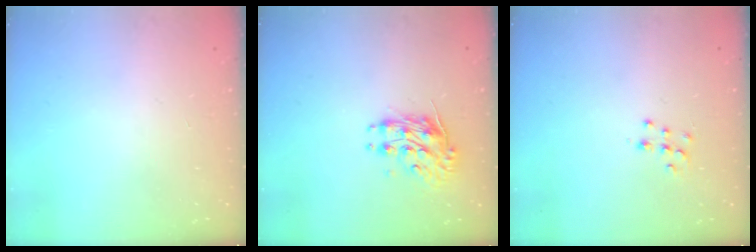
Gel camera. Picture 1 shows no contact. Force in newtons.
{"total": 8.9, "press": 8.9, "slide": 0.3}
{"total": 7.2, "press": 7.2, "slide": 0.5}